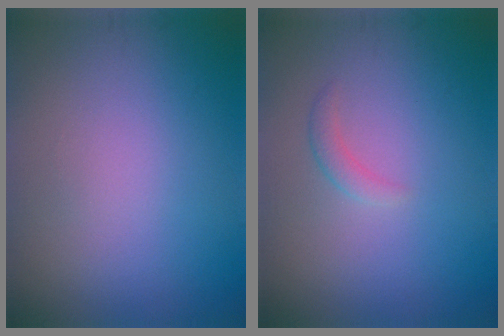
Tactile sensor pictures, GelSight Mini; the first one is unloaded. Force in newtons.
{"total": 1.0, "press": 1.0, "slide": 0.0}